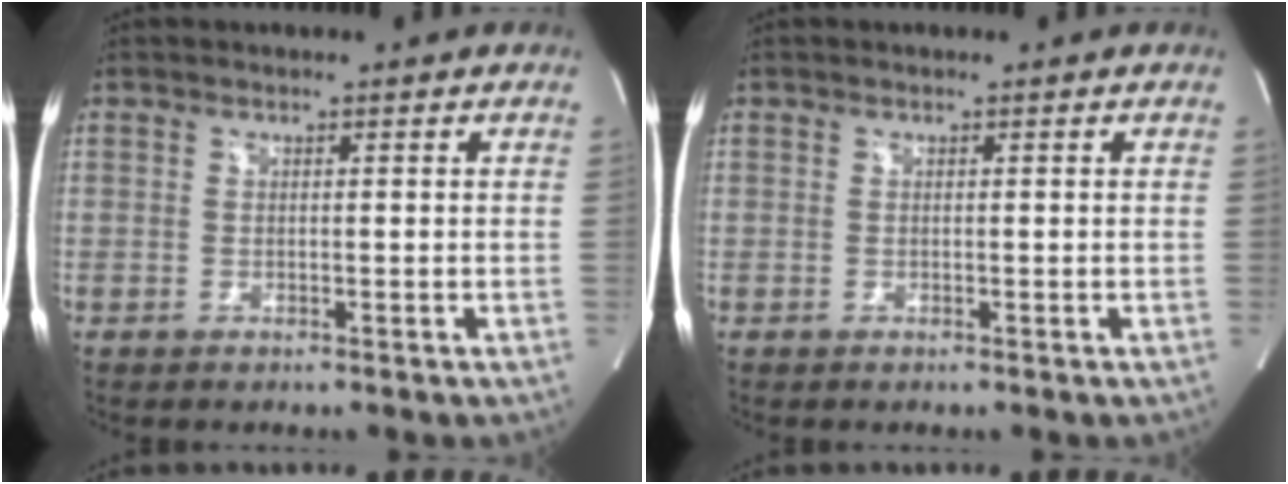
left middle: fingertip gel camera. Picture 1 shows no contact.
{"total": 0.0}